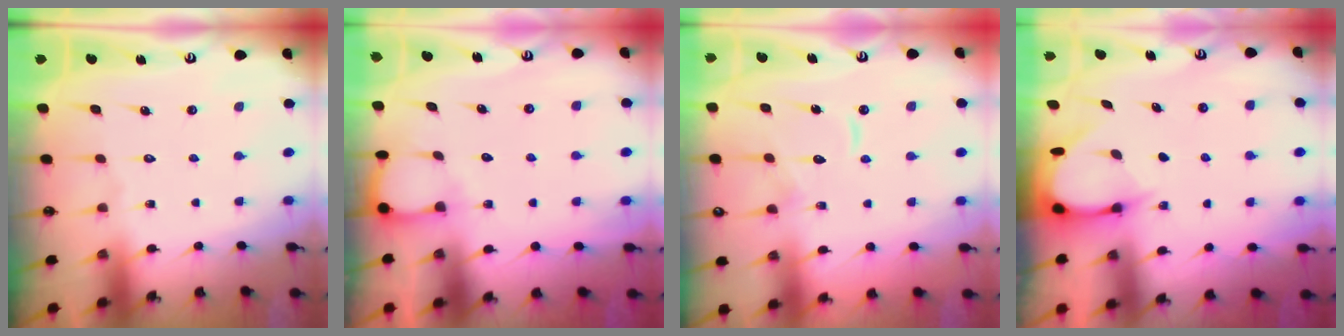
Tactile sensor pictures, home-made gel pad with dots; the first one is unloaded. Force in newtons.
{"total": 3.6, "press": 3.6, "slide": 0.2}
{"total": 9.4, "press": 9.4, "slide": 1.0}
{"total": 3.7, "press": 3.7, "slide": 0.3}